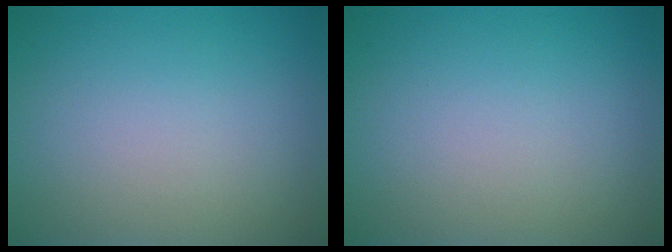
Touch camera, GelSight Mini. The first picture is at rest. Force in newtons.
{"total": 0.0}